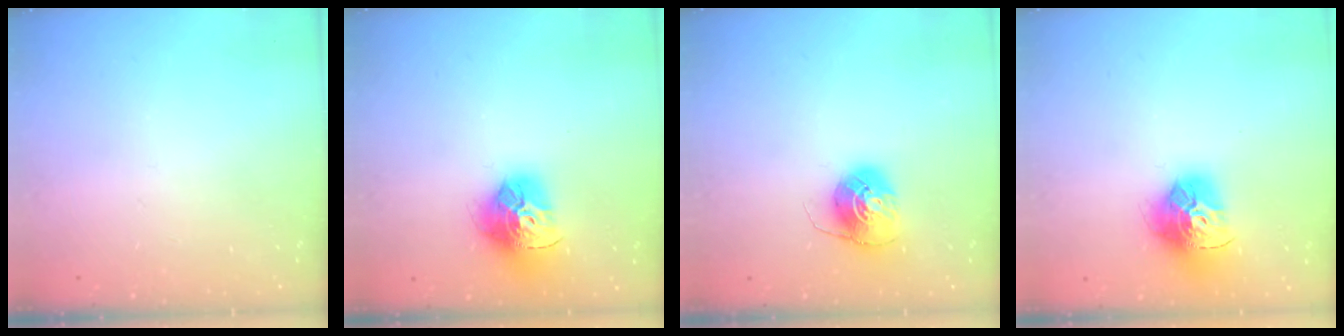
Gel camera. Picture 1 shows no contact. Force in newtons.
{"total": 15.9, "press": 15.9, "slide": 1.6}
{"total": 8.1, "press": 8.1, "slide": 0.5}
{"total": 15.9, "press": 15.9, "slide": 1.6}